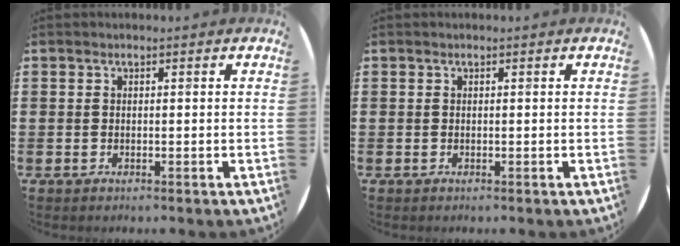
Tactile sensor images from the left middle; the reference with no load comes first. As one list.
[{"total": 0.0}]